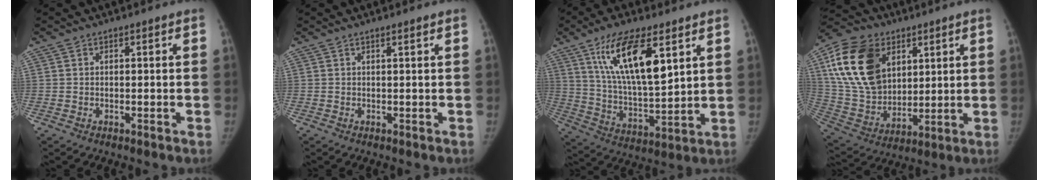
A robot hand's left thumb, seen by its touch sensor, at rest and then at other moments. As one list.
[{"total": 0.6, "force": [0.4, -0.2, 0.5], "torque": [-0.015, -0.003, 0.011]}, {"total": 17.4, "force": [8.1, 6.1, 14.1], "torque": [-0.232, -0.040, 0.152]}, {"total": 22.0, "force": [7.8, 15.3, 13.8], "torque": [-0.246, -0.017, 0.151]}]